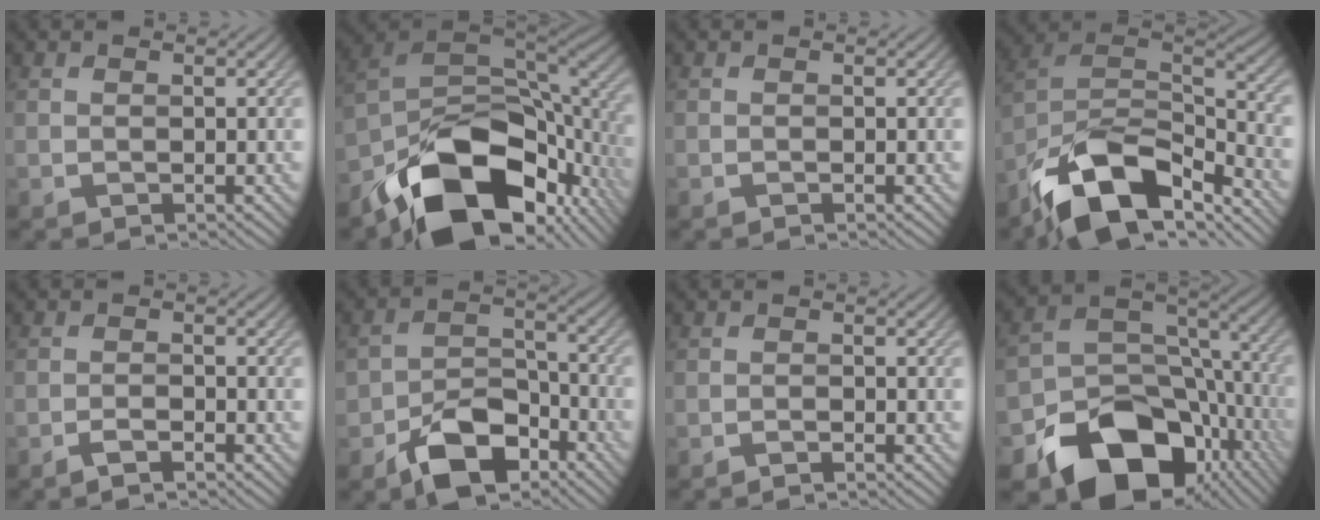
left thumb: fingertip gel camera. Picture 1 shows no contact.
{"total": 18.1, "force": [-10.0, 9.8, 11.4], "torque": [-0.203, -0.041, -0.161]}
{"total": 0.0}
{"total": 15.0, "force": [-10.1, 6.7, 8.9], "torque": [-0.198, -0.018, -0.181]}
{"total": 2.0, "force": [-1.6, 0.4, 1.2], "torque": [-0.023, 0.002, -0.032]}
{"total": 8.9, "force": [-5.6, 5.1, 4.8], "torque": [-0.081, -0.006, -0.108]}
{"total": 1.0, "force": [-0.9, 0.1, 0.5], "torque": [-0.010, 0.001, -0.018]}
{"total": 16.8, "force": [-8.7, 11.8, 8.2], "torque": [-0.145, -0.049, -0.129]}